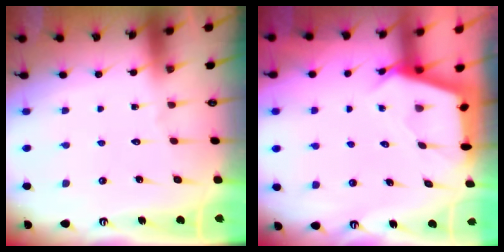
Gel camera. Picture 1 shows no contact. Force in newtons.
{"total": 2.7, "press": 2.7, "slide": 0.3}